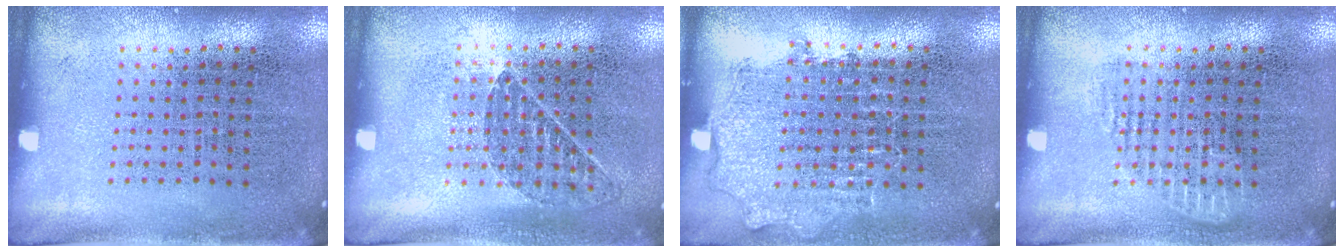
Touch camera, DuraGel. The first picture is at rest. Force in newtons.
{"total": 0.8, "press": 0.7, "slide": 0.3}
{"total": 0.9, "press": 0.9, "slide": 0.2}
{"total": 1.3, "press": 1.2, "slide": 0.4}